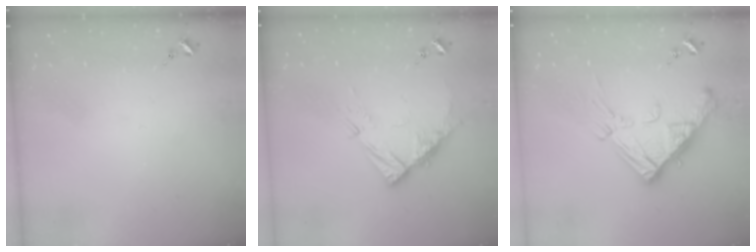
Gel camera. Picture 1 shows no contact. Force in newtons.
{"total": 10.7, "press": 10.7, "slide": 0.9}
{"total": 17.3, "press": 17.2, "slide": 1.7}